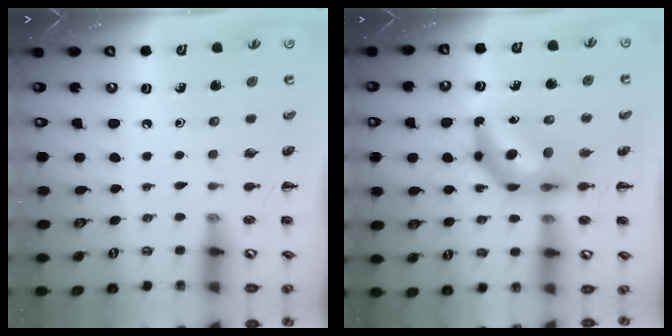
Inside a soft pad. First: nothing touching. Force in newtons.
{"total": 9.6, "press": 9.0, "slide": 3.4}